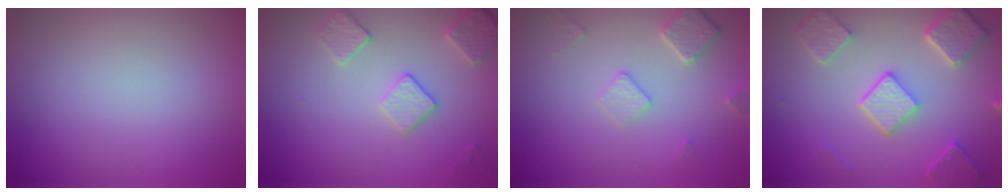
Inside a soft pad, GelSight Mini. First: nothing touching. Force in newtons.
{"total": 2.7, "press": 2.7, "slide": 0.7}
{"total": 2.5, "press": 2.4, "slide": 0.4}
{"total": 5.4, "press": 4.2, "slide": 3.4}